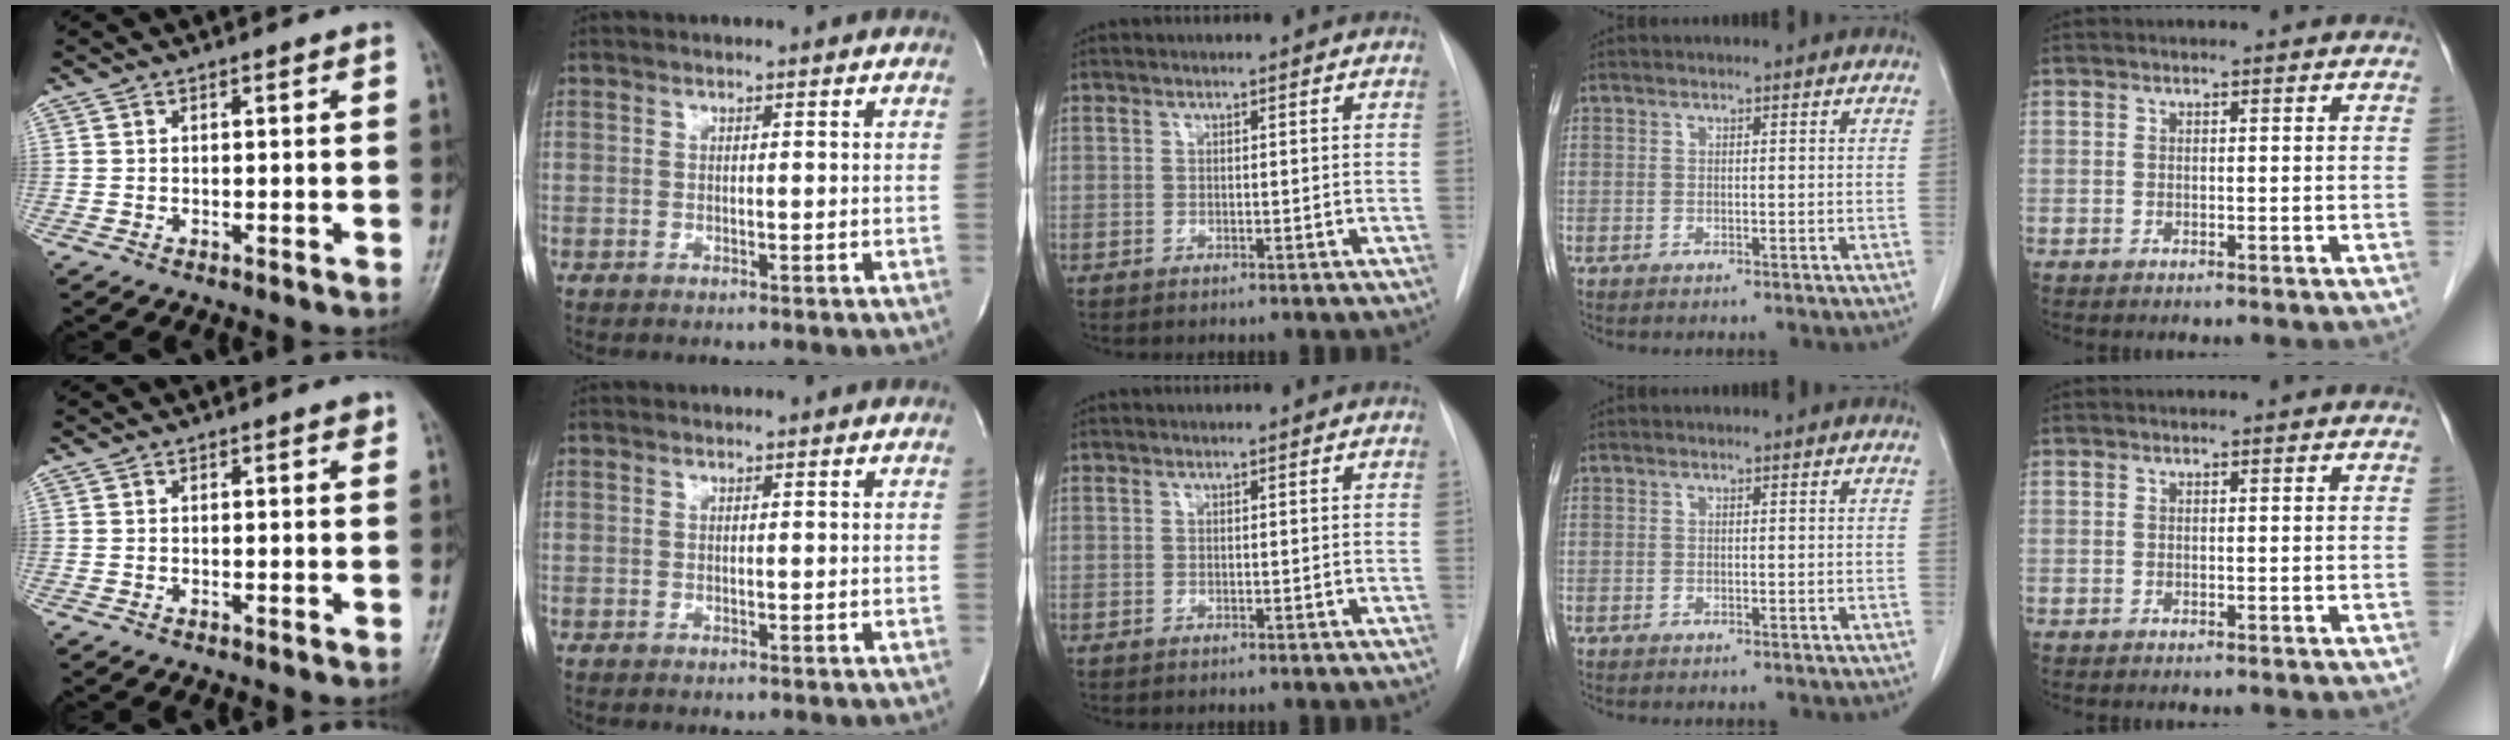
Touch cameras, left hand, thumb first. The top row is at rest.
{"thumb": {"total": 1.0, "force": [0.6, 0.4, 0.7], "torque": [-0.006, -0.001, 0.004]}}